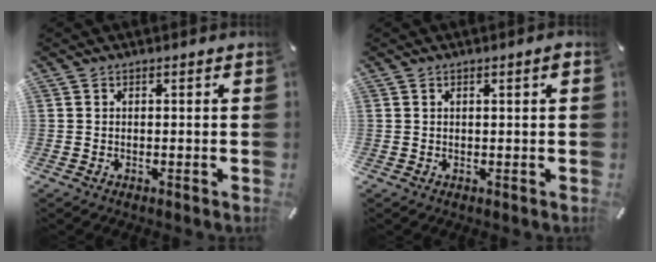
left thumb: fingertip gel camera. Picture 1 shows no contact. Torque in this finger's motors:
{"motor_torque": [-0.01, -0.25, 0.13, 0.17, 0.00]}